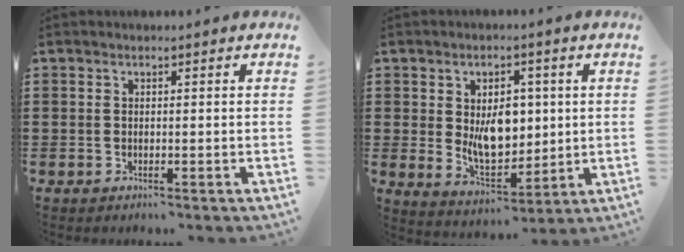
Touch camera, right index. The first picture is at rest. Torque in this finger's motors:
{"motor_torque": [1.42, 0.71, 0.49, 0.07]}